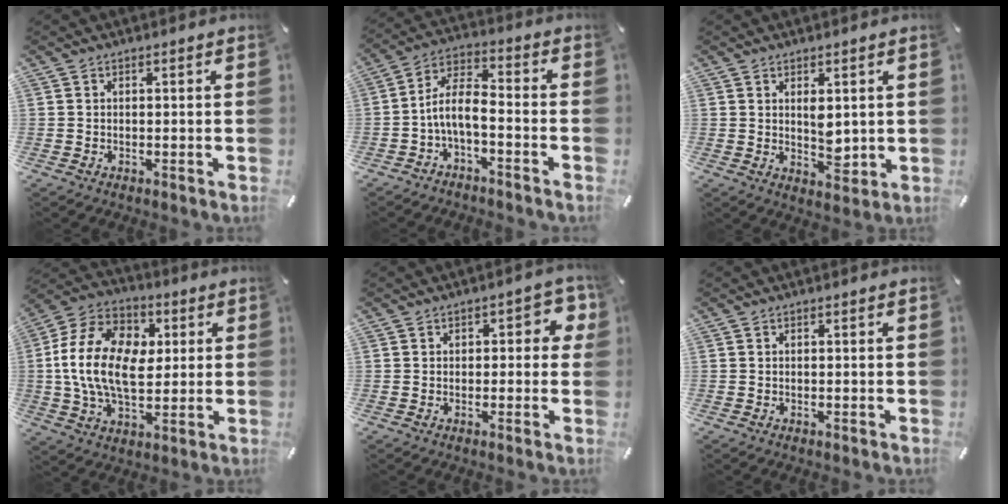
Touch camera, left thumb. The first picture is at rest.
{"total": 7.2, "force": [-3.4, 3.0, 5.7], "torque": [-0.117, -0.001, -0.064]}
{"total": 5.0, "force": [1.4, 3.0, 3.7], "torque": [-0.043, -0.015, 0.022]}
{"total": 18.5, "force": [1.3, 12.9, 13.2], "torque": [-0.273, 0.011, 0.021]}
{"total": 4.8, "force": [1.1, 2.8, 3.7], "torque": [-0.044, 0.001, 0.011]}
{"total": 0.0}